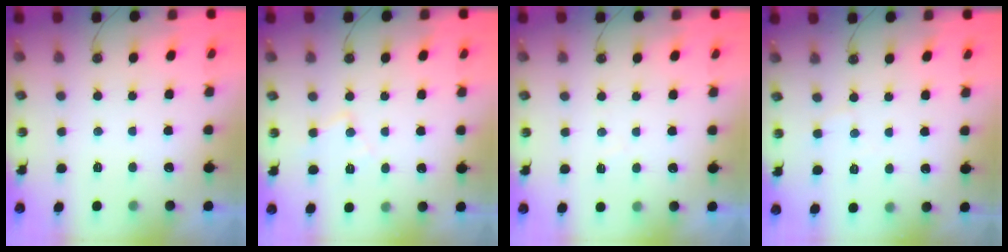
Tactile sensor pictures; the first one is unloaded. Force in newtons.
{"total": 7.0, "press": 7.0, "slide": 0.6}
{"total": 3.3, "press": 3.2, "slide": 0.6}
{"total": 3.1, "press": 3.0, "slide": 0.6}